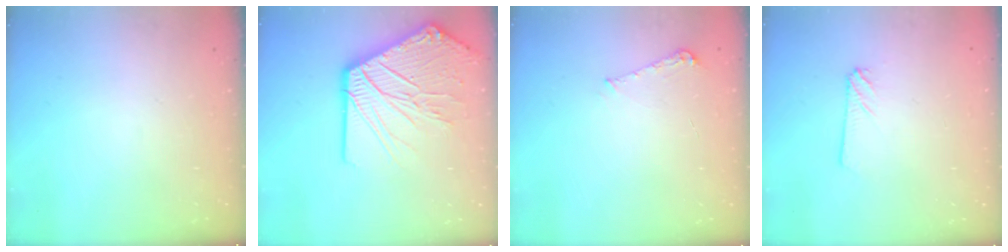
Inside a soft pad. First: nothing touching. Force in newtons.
{"total": 23.5, "press": 23.2, "slide": 3.9}
{"total": 5.3, "press": 5.2, "slide": 0.5}
{"total": 2.4, "press": 2.4, "slide": 0.2}